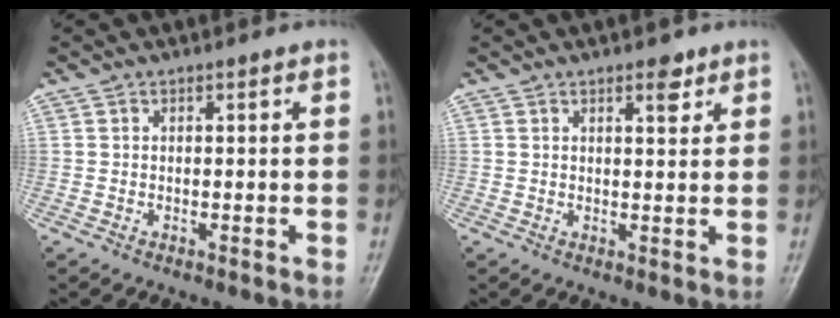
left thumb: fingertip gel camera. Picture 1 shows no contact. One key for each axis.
{"total": 3.0, "fx": 1.8, "fy": 1.3, "fz": 2.0, "tx": -0.015, "ty": -0.009, "tz": 0.025}